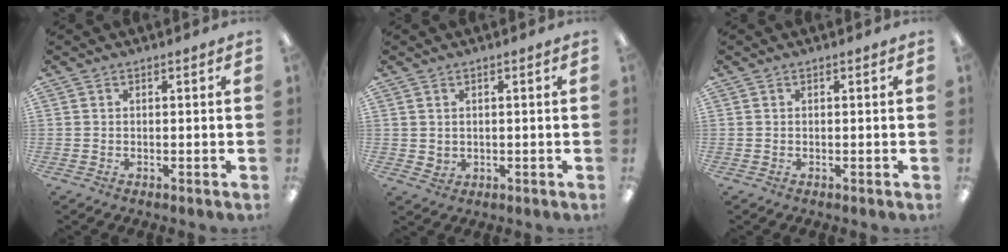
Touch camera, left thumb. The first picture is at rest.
{"total": 1.6, "force": [0.8, 1.4, 0.3], "torque": [0.002, -0.003, 0.012]}
{"total": 0.0}